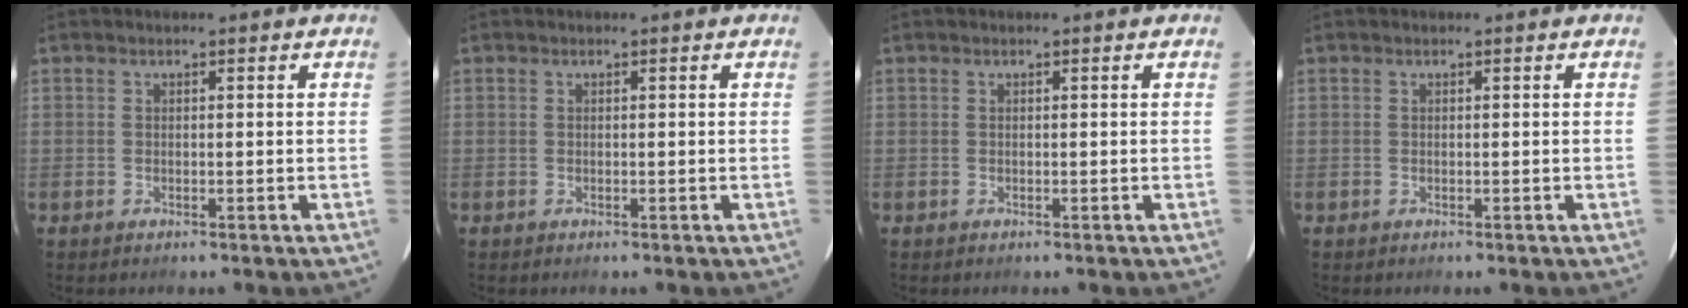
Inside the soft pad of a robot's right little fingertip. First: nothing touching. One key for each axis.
{"total": 0.0}
{"total": 0.0}
{"total": 0.0}